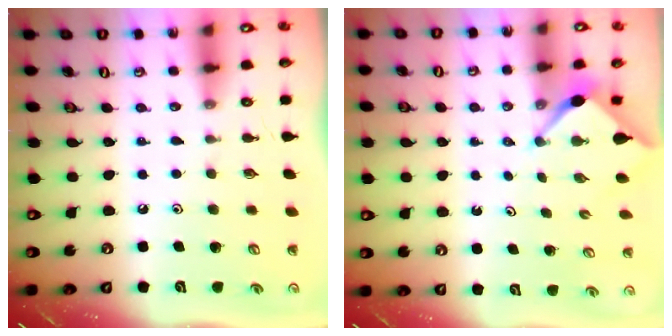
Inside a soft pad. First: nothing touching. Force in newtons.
{"total": 2.6, "press": 2.6, "slide": 0.3}